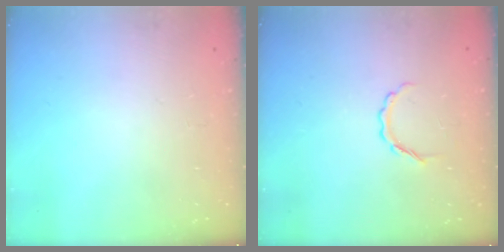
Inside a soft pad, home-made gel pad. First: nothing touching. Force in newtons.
{"total": 3.8, "press": 3.7, "slide": 0.8}